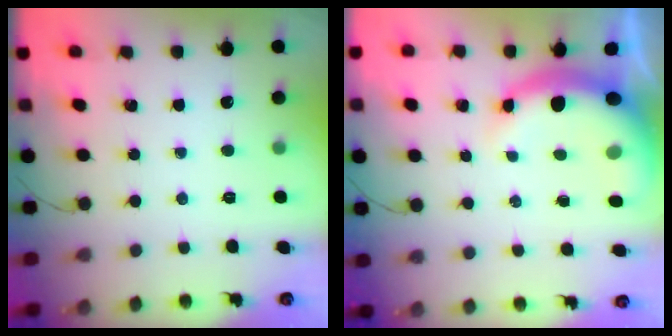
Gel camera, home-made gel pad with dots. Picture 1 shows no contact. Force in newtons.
{"total": 8.0, "press": 7.7, "slide": 1.9}